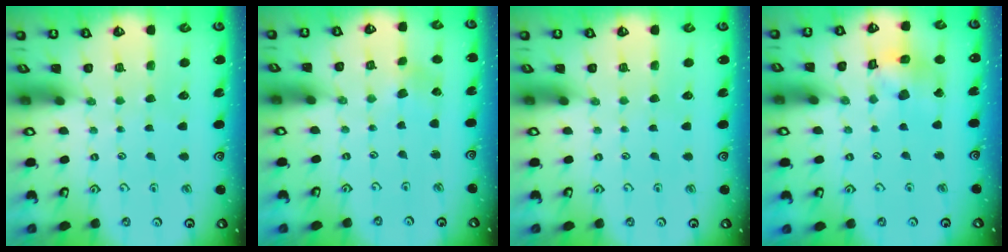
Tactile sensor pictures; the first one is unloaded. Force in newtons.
{"total": 2.6, "press": 2.6, "slide": 0.6}
{"total": 0.0}
{"total": 11.3, "press": 11.2, "slide": 1.4}